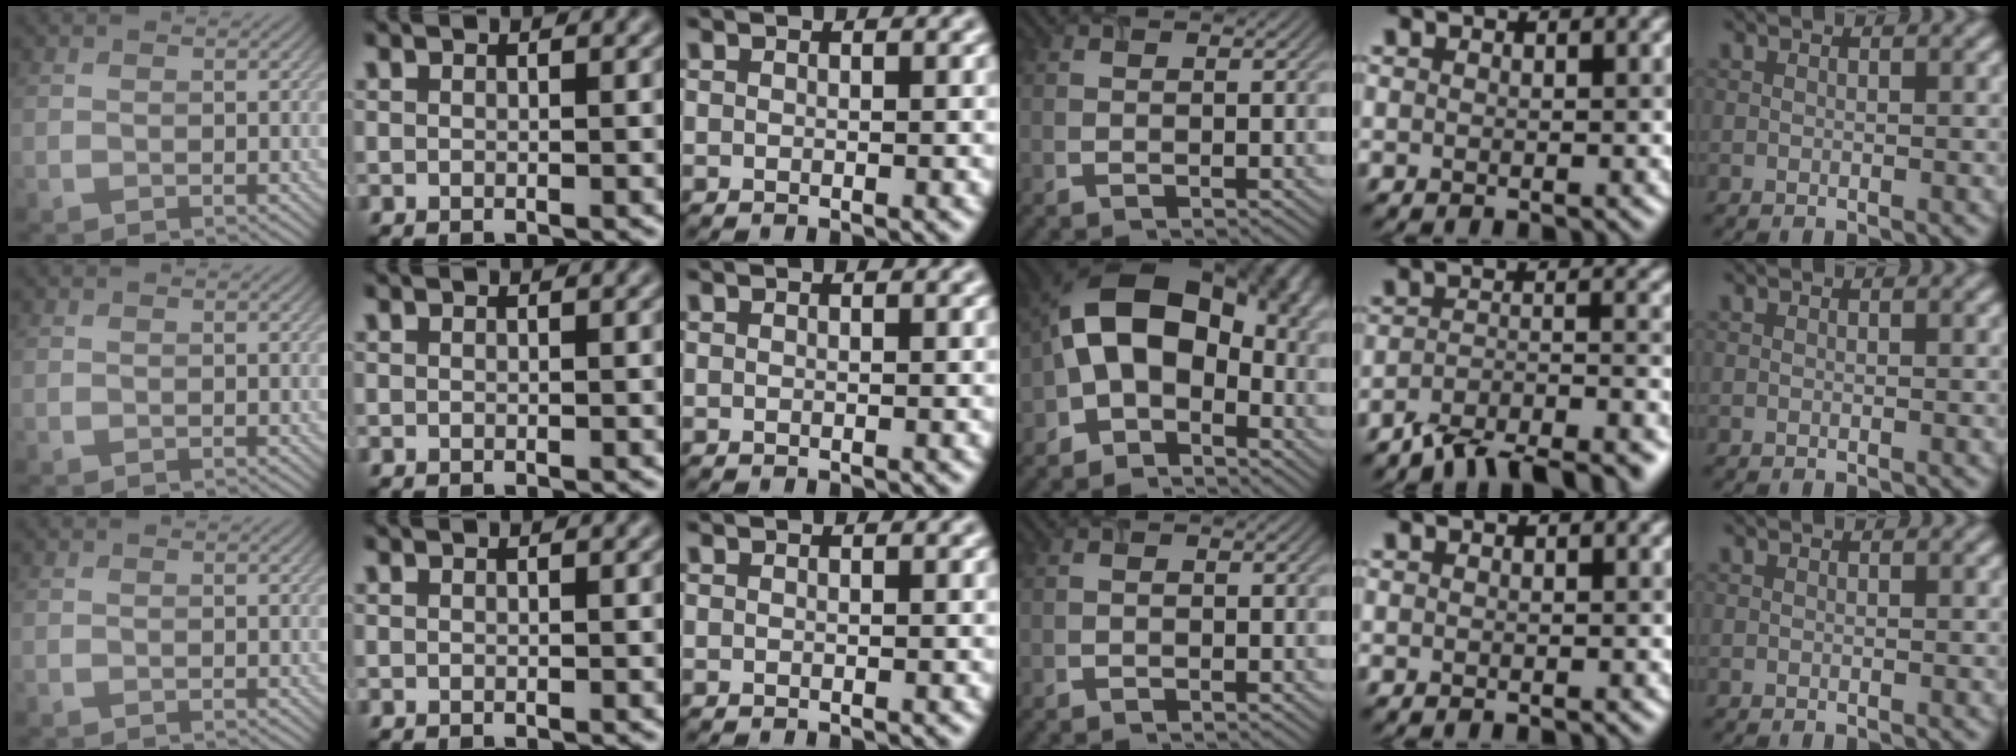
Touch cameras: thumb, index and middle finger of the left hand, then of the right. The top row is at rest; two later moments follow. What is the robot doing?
{"motion": "lift_and_place", "object": "timer"}